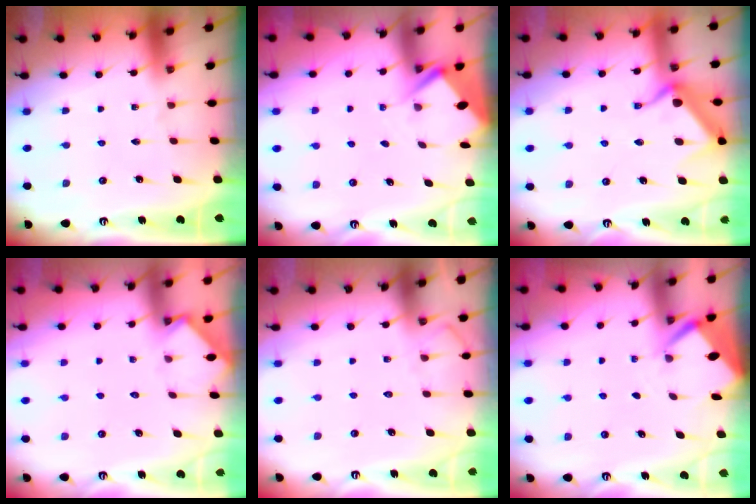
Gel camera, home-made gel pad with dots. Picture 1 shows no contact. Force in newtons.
{"total": 2.9, "press": 2.9, "slide": 0.4}
{"total": 12.1, "press": 12.1, "slide": 0.3}
{"total": 2.6, "press": 2.6, "slide": 0.4}
{"total": 4.8, "press": 4.8, "slide": 0.6}
{"total": 2.5, "press": 2.5, "slide": 0.3}